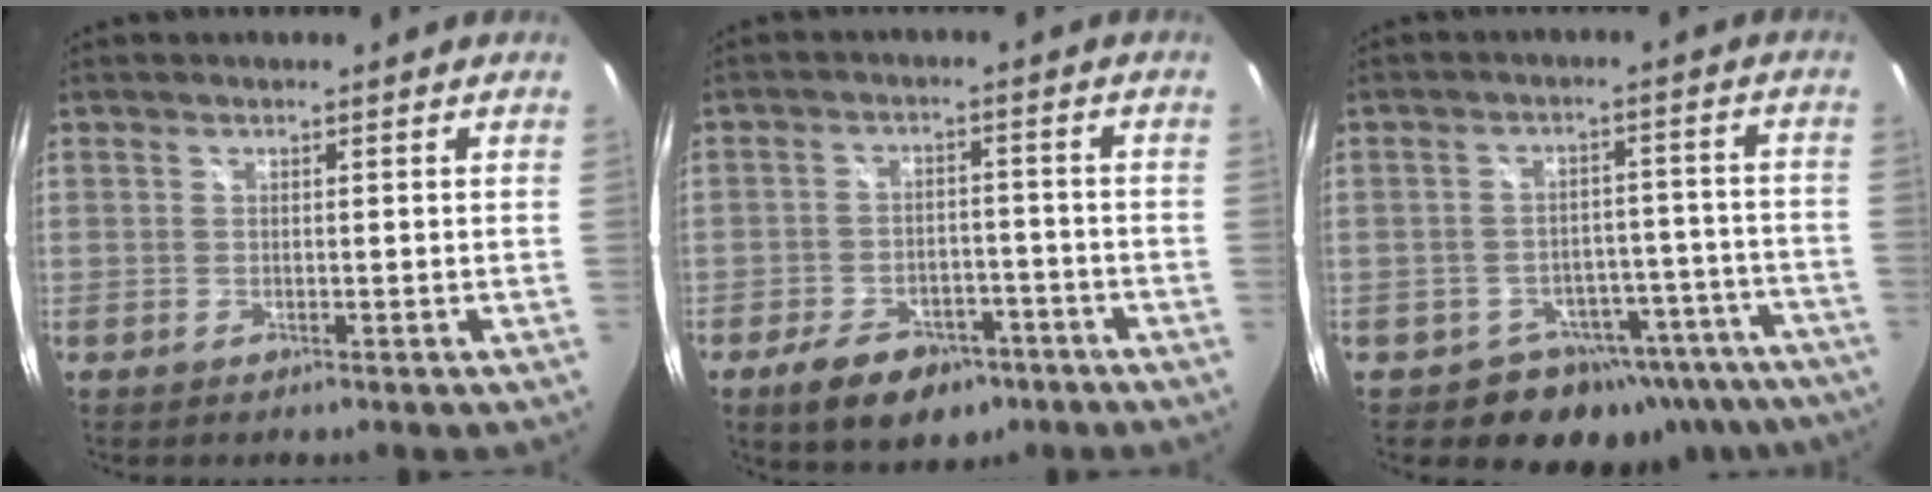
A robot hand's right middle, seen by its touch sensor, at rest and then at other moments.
{"total": 11.3, "force": [-7.2, 6.5, 5.9], "torque": [-0.132, 0.002, -0.102]}
{"total": 15.5, "force": [-11.3, 9.5, 4.5], "torque": [-0.071, 0.037, -0.120]}